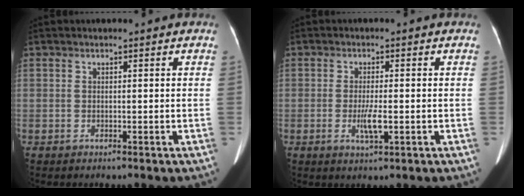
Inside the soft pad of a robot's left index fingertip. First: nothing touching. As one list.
[{"total": 3.3, "force": [-0.8, 0.6, 3.2], "torque": [-0.065, -0.004, -0.011]}]